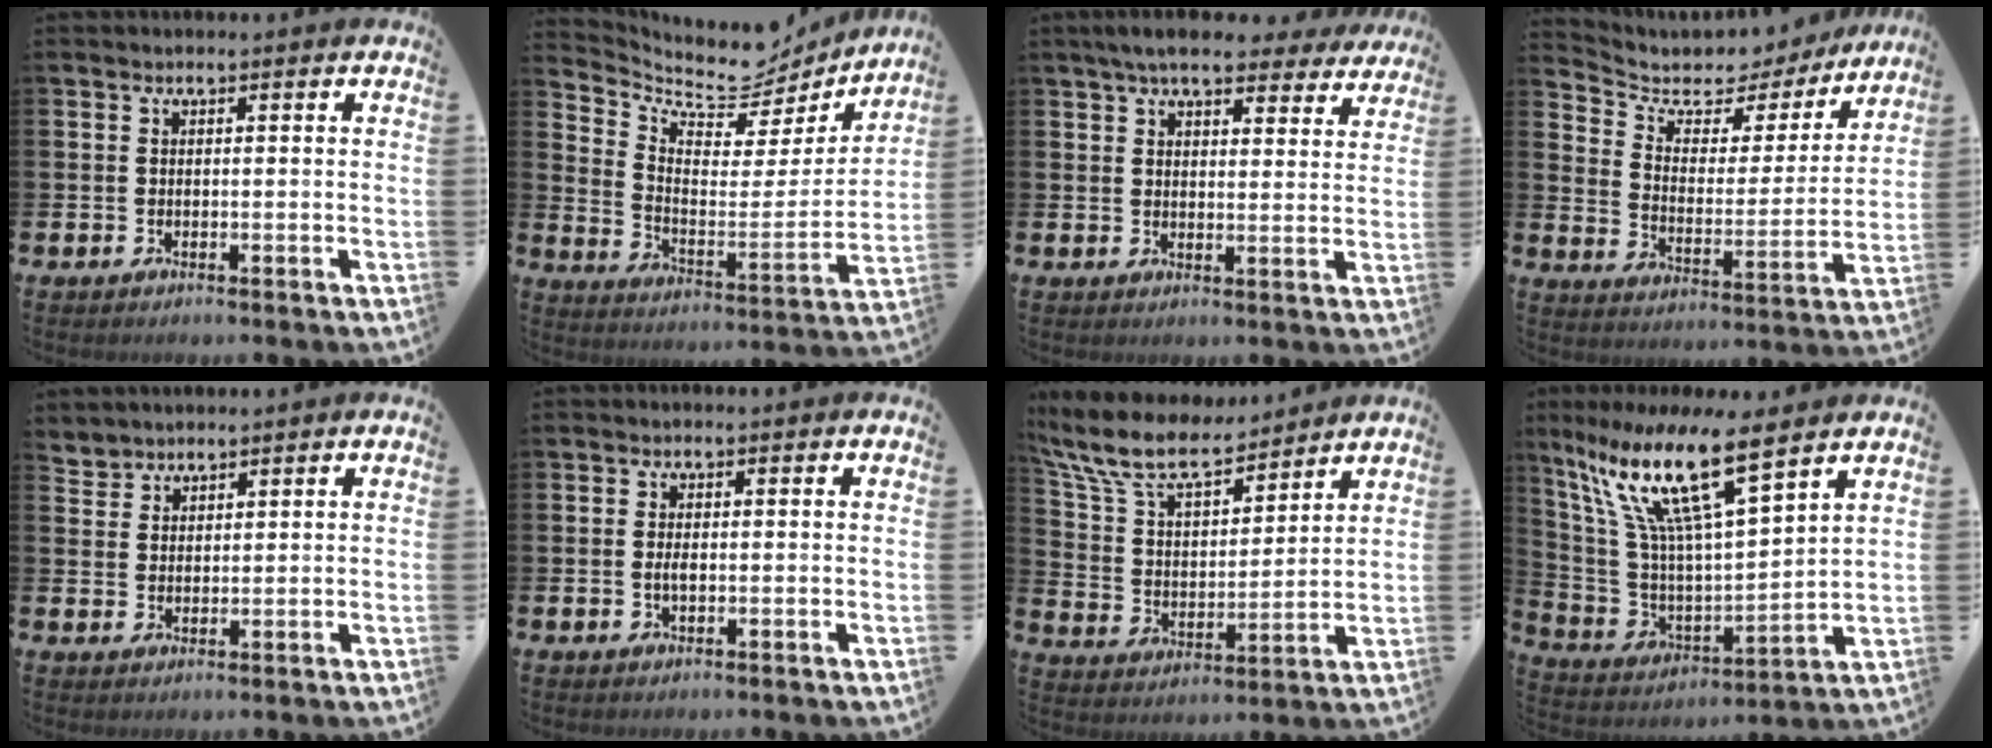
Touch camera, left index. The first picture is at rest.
{"total": 8.2, "force": [7.2, 3.4, 2.1], "torque": [-0.072, -0.060, 0.123]}
{"total": 6.6, "force": [5.9, 1.6, 2.4], "torque": [-0.056, -0.018, 0.106]}
{"total": 5.8, "force": [4.9, 2.9, 1.1], "torque": [-0.053, -0.042, 0.078]}
{"total": 2.8, "force": [2.7, 0.4, -0.7], "torque": [0.005, -0.011, 0.053]}
{"total": 1.2, "force": [-0.1, 0.5, 1.1], "torque": [-0.021, 0.002, -0.004]}
{"total": 10.4, "force": [8.9, 3.2, 4.1], "torque": [-0.127, -0.048, 0.161]}
{"total": 14.3, "force": [9.1, 3.0, 10.5], "torque": [-0.249, -0.048, 0.148]}